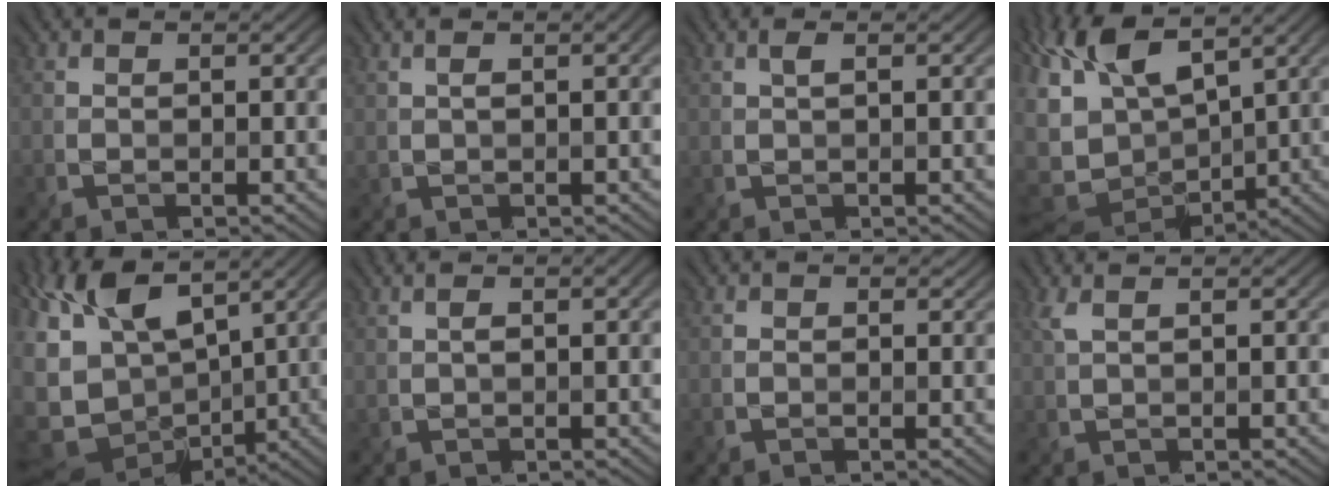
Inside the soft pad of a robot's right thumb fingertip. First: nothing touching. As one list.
[{"total": 2.4, "force": [0.8, 0.6, 2.2], "torque": [-0.042, 0.005, 0.016]}, {"total": 1.3, "force": [0.5, 0.1, 1.2], "torque": [-0.027, 0.004, 0.009]}, {"total": 13.1, "force": [2.7, 6.8, 10.9], "torque": [-0.254, -0.001, 0.061]}, {"total": 13.5, "force": [3.0, 8.1, 10.4], "torque": [-0.241, -0.004, 0.072]}, {"total": 2.1, "force": [0.5, 0.6, 2.0], "torque": [-0.040, 0.004, 0.010]}, {"total": 0.7, "force": [0.2, 0.7, 0.2], "torque": [-0.008, -0.002, -0.001]}, {"total": 1.7, "force": [1.0, 0.1, 1.4], "torque": [-0.039, 0.006, 0.022]}]